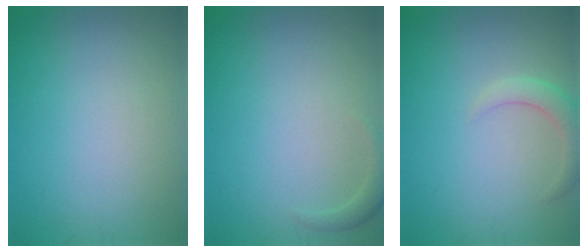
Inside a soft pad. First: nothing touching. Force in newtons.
{"total": 1.2, "press": 1.2, "slide": 0.2}
{"total": 2.2, "press": 2.2, "slide": 0.2}